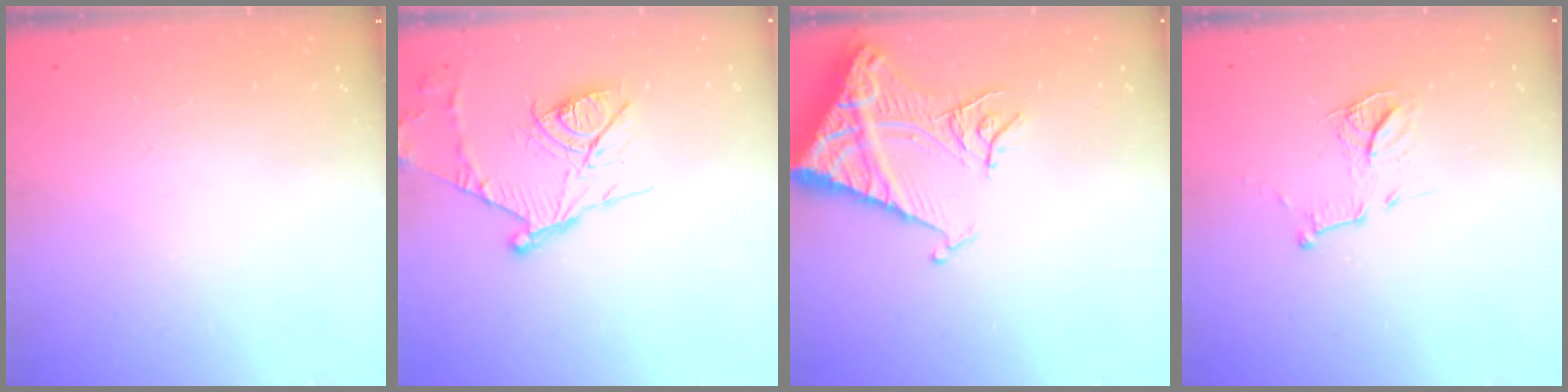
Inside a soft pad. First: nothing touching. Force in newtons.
{"total": 15.1, "press": 15.0, "slide": 1.3}
{"total": 15.7, "press": 15.6, "slide": 1.7}
{"total": 11.0, "press": 10.9, "slide": 0.4}